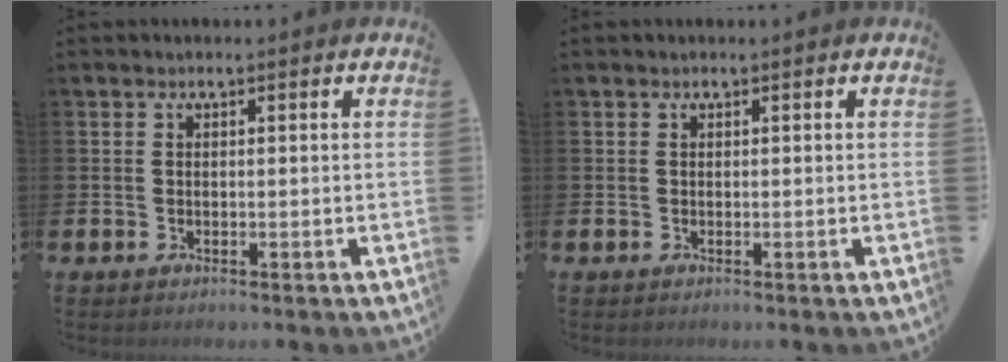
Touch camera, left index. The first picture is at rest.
{"total": 0.5, "force": [-0.5, 0.0, -0.1], "torque": [-0.004, 0.007, -0.007]}